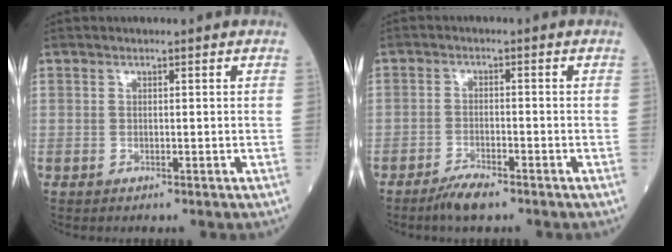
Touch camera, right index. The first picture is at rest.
{"total": 3.4, "force": [-2.8, 0.6, 2.0], "torque": [-0.045, -0.005, -0.050]}